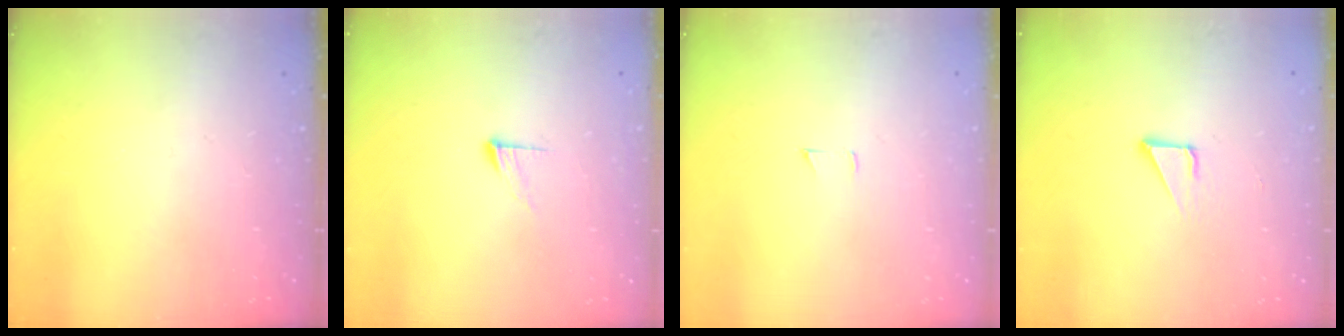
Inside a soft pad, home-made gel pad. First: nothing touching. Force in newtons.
{"total": 6.8, "press": 6.8, "slide": 0.6}
{"total": 3.6, "press": 3.6, "slide": 0.3}
{"total": 2.1, "press": 2.1, "slide": 0.0}